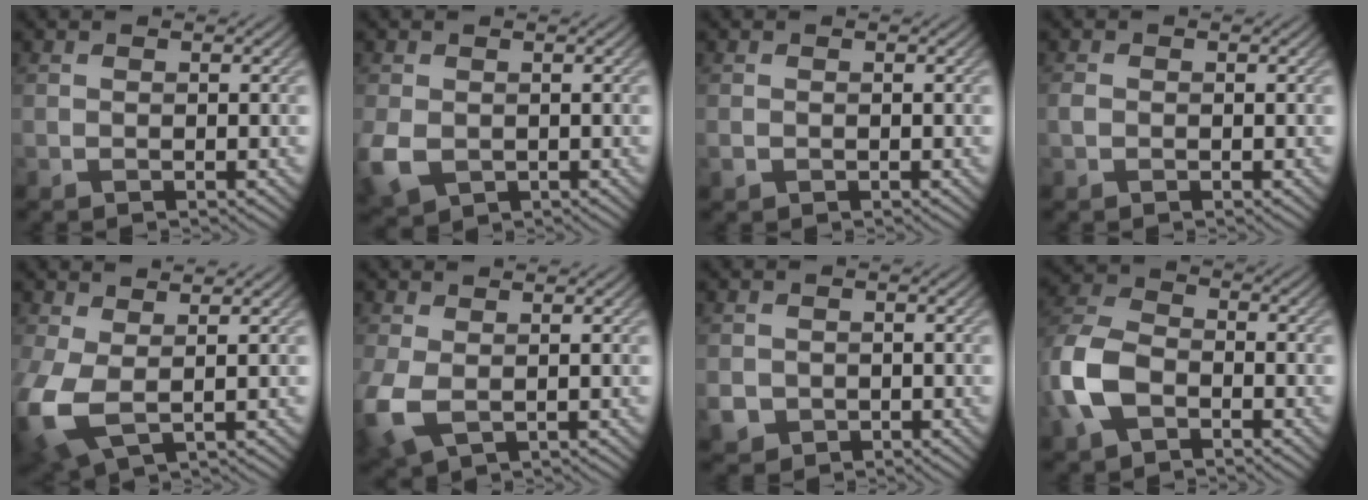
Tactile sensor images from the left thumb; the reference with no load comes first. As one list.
[{"total": 4.8, "force": [-1.0, 3.7, 3.0], "torque": [-0.082, -0.015, -0.019]}, {"total": 0.7, "force": [-0.3, 0.6, 0.3], "torque": [-0.008, -0.007, -0.006]}, {"total": 0.9, "force": [-0.3, 0.7, 0.5], "torque": [-0.012, -0.001, -0.008]}, {"total": 7.0, "force": [-0.1, 3.8, 5.9], "torque": [-0.161, -0.015, -0.001]}, {"total": 5.3, "force": [-0.5, 3.2, 4.2], "torque": [-0.116, -0.014, -0.009]}, {"total": 2.6, "force": [-0.7, 2.4, 0.7], "torque": [-0.022, -0.015, -0.015]}, {"total": 8.6, "force": [-3.3, 5.6, 5.7], "torque": [-0.147, -0.002, -0.081]}]